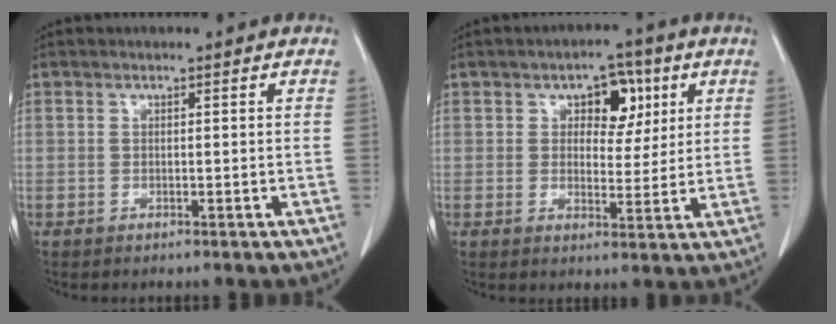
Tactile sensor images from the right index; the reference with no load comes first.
{"total": 6.5, "force": [2.7, 3.8, 4.6], "torque": [-0.055, 0.014, 0.038]}